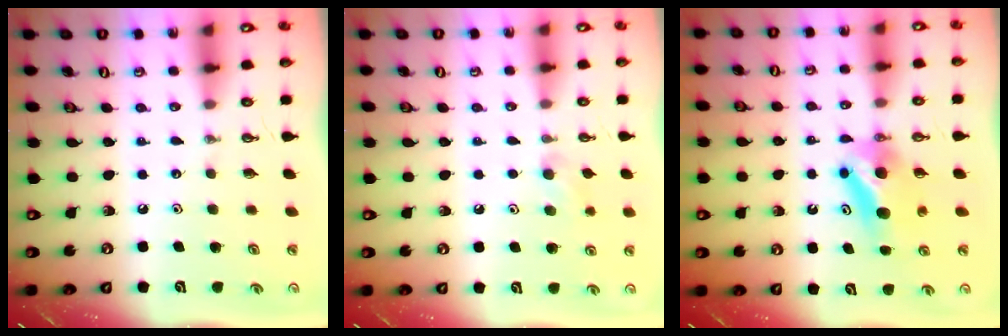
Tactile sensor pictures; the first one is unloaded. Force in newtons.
{"total": 5.7, "press": 5.7, "slide": 1.0}
{"total": 7.8, "press": 7.2, "slide": 3.0}